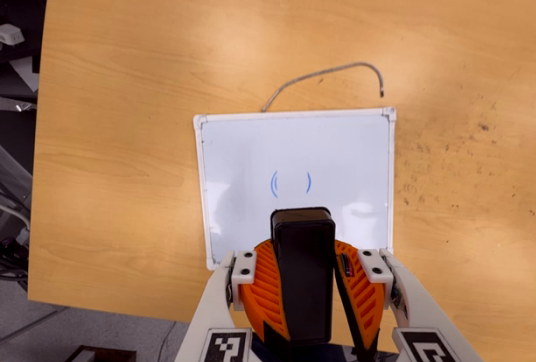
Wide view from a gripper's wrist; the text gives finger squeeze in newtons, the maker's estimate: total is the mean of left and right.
{"total": 10.1, "left": 10.1, "right": 10.2}